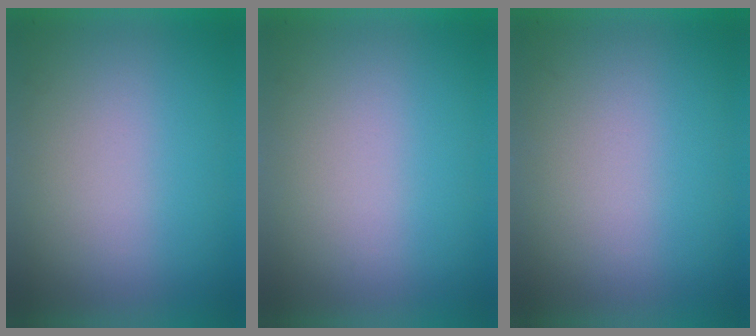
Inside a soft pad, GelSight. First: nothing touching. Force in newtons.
{"total": 0.0}
{"total": 0.0}